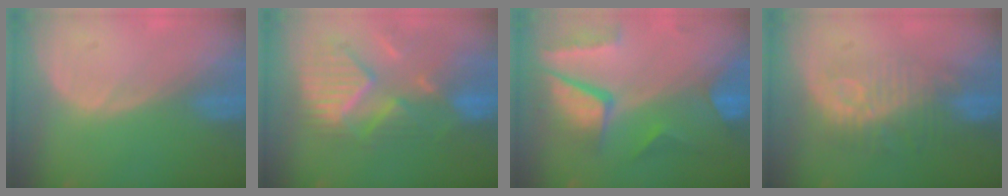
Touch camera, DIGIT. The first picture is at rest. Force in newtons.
{"total": 11.1, "press": 10.0, "slide": 4.9}
{"total": 10.4, "press": 8.8, "slide": 5.5}
{"total": 9.8, "press": 8.8, "slide": 4.2}